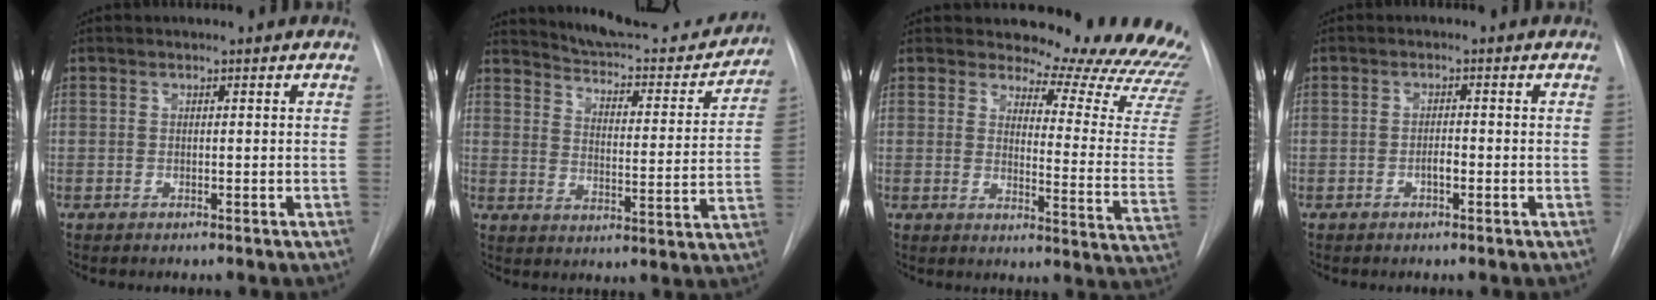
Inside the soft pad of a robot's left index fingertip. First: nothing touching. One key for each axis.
{"total": 19.7, "fx": 18.6, "fy": 3.7, "fz": 5.6, "tx": -0.069, "ty": -0.044, "tz": 0.237}
{"total": 20.2, "fx": 19.2, "fy": 4.2, "fz": 4.9, "tx": -0.033, "ty": -0.133, "tz": 0.196}
{"total": 1.4, "fx": -0.6, "fy": 0.5, "fz": 1.1, "tx": -0.019, "ty": 0.003, "tz": -0.012}